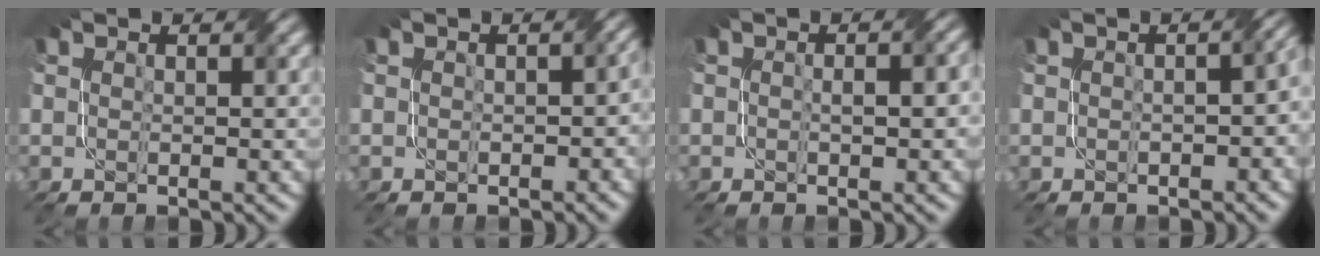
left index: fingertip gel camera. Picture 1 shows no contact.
{"total": 2.6, "force": [-0.2, 1.7, 2.0], "torque": [-0.011, -0.003, 0.000]}
{"total": 2.6, "force": [-0.1, 1.0, 2.4], "torque": [-0.029, 0.004, -0.004]}
{"total": 4.5, "force": [-0.5, 2.2, 3.9], "torque": [-0.027, 0.000, 0.000]}